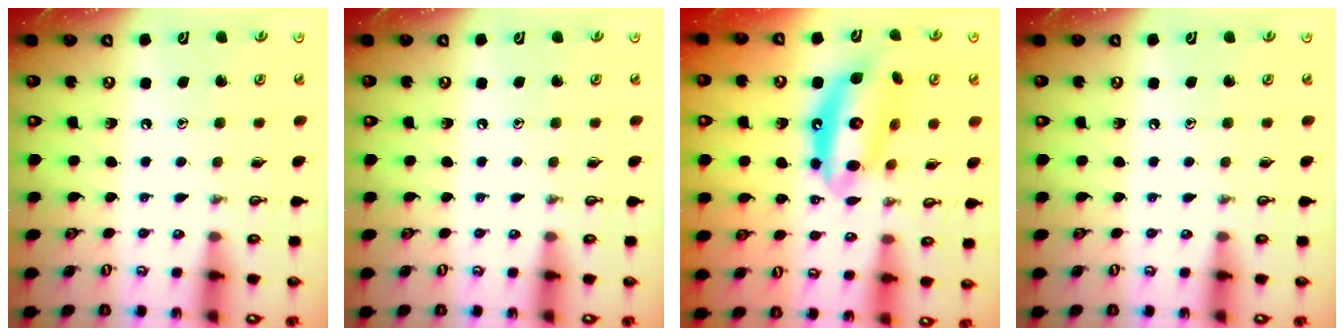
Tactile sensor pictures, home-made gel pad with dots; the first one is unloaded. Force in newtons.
{"total": 0.0}
{"total": 14.6, "press": 14.6, "slide": 1.2}
{"total": 0.0}